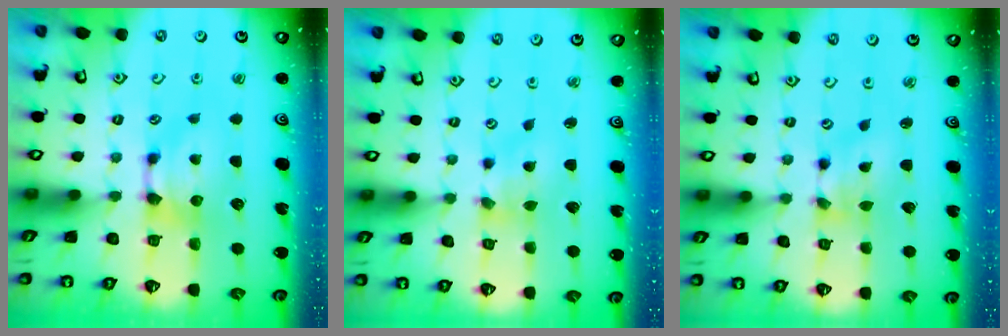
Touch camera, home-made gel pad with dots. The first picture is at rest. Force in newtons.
{"total": 1.5, "press": 1.1, "slide": 1.0}
{"total": 2.0, "press": 1.2, "slide": 1.5}